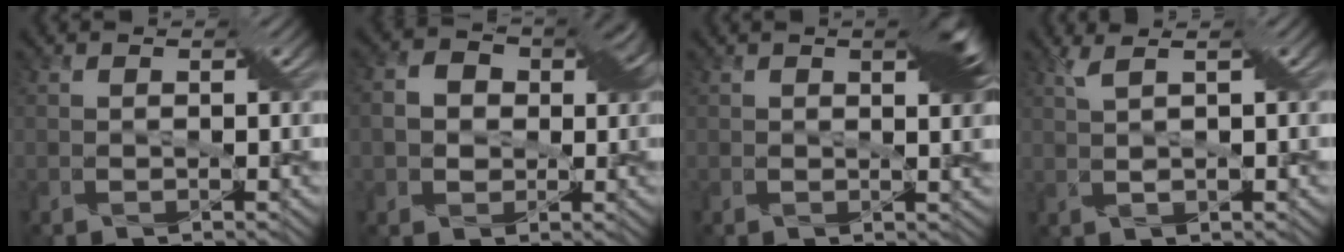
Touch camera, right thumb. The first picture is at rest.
{"total": 6.5, "force": [0.4, 5.3, 3.6], "torque": [-0.070, 0.006, -0.004]}
{"total": 3.7, "force": [1.4, 1.0, 3.3], "torque": [-0.047, 0.003, 0.021]}
{"total": 2.6, "force": [1.1, 0.3, 2.3], "torque": [-0.052, 0.009, 0.026]}